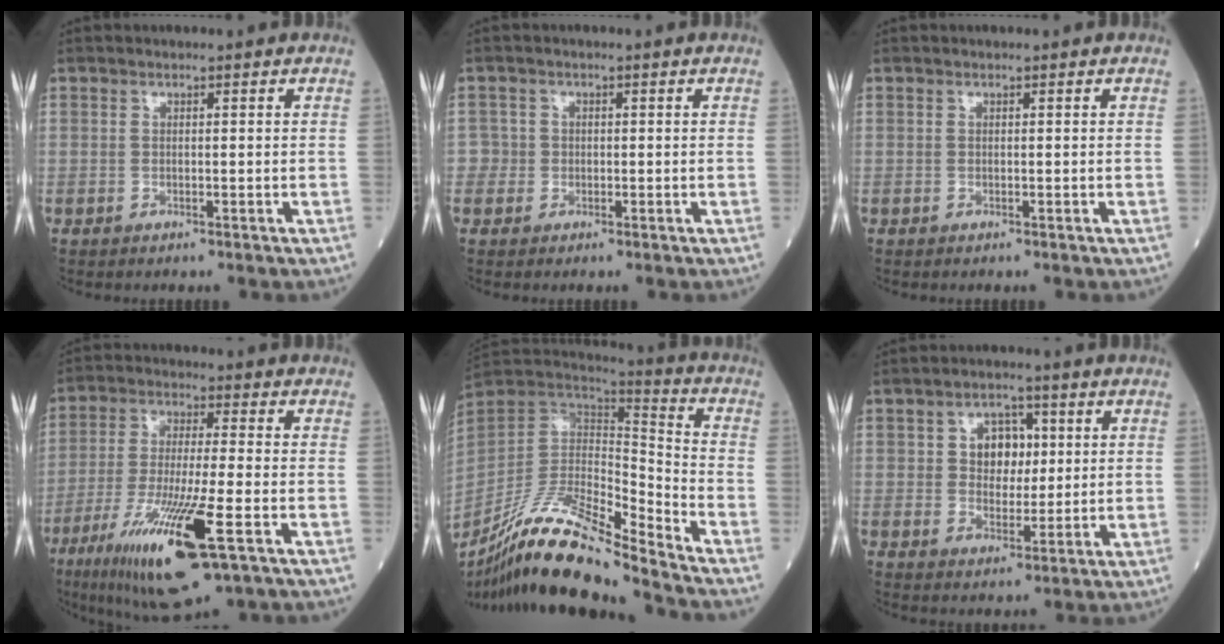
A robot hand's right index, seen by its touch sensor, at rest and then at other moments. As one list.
[{"total": 1.8, "force": [-0.3, 1.8, -0.3], "torque": [0.016, 0.010, -0.009]}, {"total": 0.0}, {"total": 16.9, "force": [-7.7, 1.6, 15.0], "torque": [-0.296, -0.043, -0.130]}, {"total": 19.6, "force": [-15.7, 1.3, 11.7], "torque": [-0.239, -0.010, -0.292]}, {"total": 6.0, "force": [1.5, 4.1, 4.0], "torque": [-0.063, 0.014, 0.031]}]